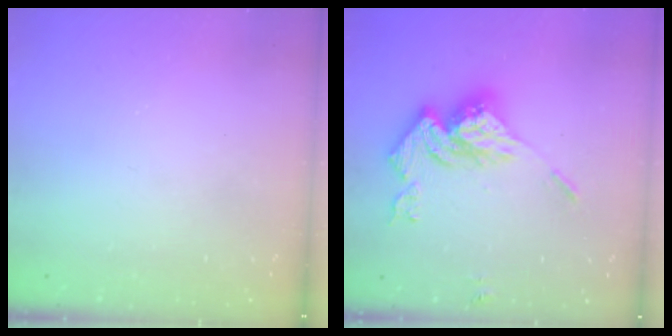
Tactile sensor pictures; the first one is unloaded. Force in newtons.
{"total": 16.4, "press": 16.4, "slide": 1.7}